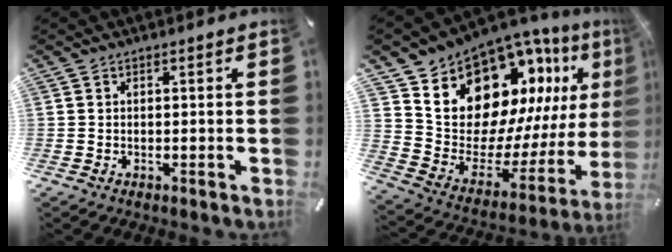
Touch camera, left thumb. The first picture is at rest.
{"total": 15.2, "force": [9.3, 10.7, 5.7], "torque": [-0.075, -0.103, 0.179]}